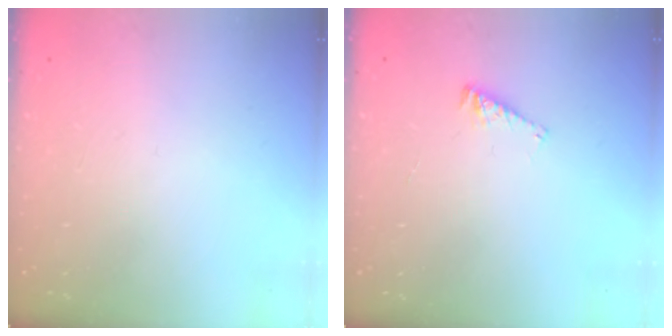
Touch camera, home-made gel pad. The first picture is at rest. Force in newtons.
{"total": 2.6, "press": 2.6, "slide": 0.3}